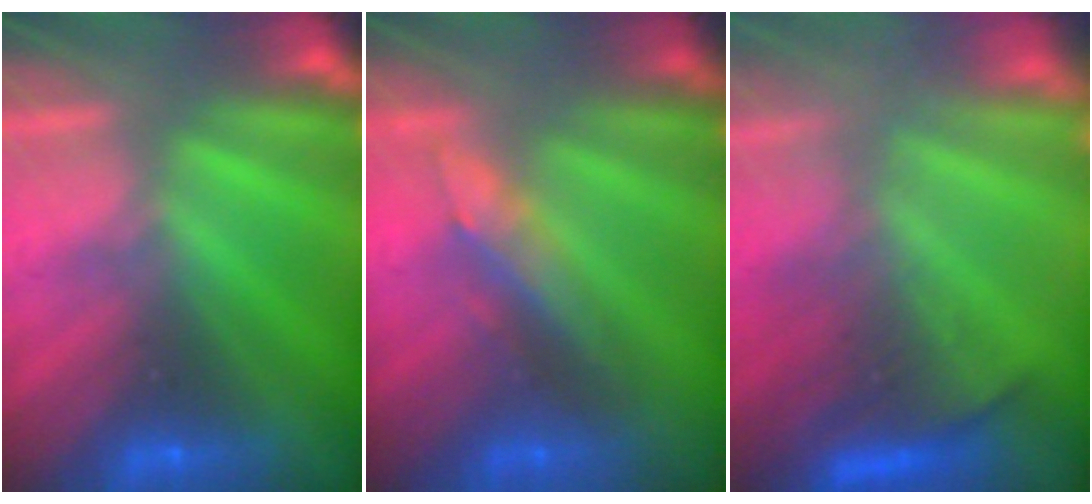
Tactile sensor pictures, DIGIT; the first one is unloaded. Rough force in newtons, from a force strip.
{"total": 2.9}
{"total": 8.3}